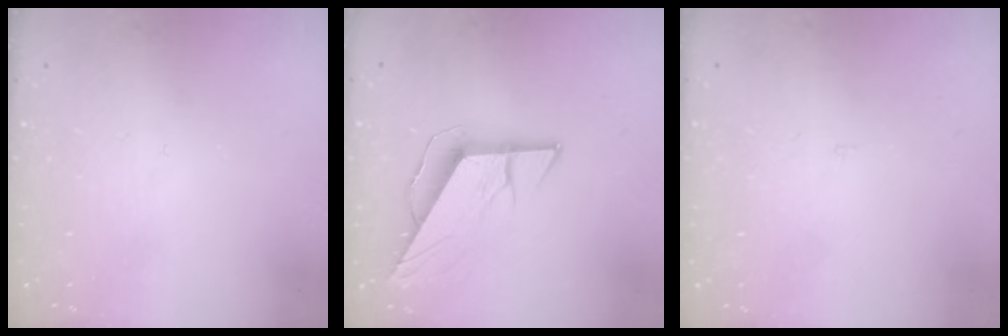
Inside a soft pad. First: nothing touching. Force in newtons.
{"total": 11.1, "press": 11.0, "slide": 1.2}
{"total": 1.8, "press": 1.8, "slide": 0.1}